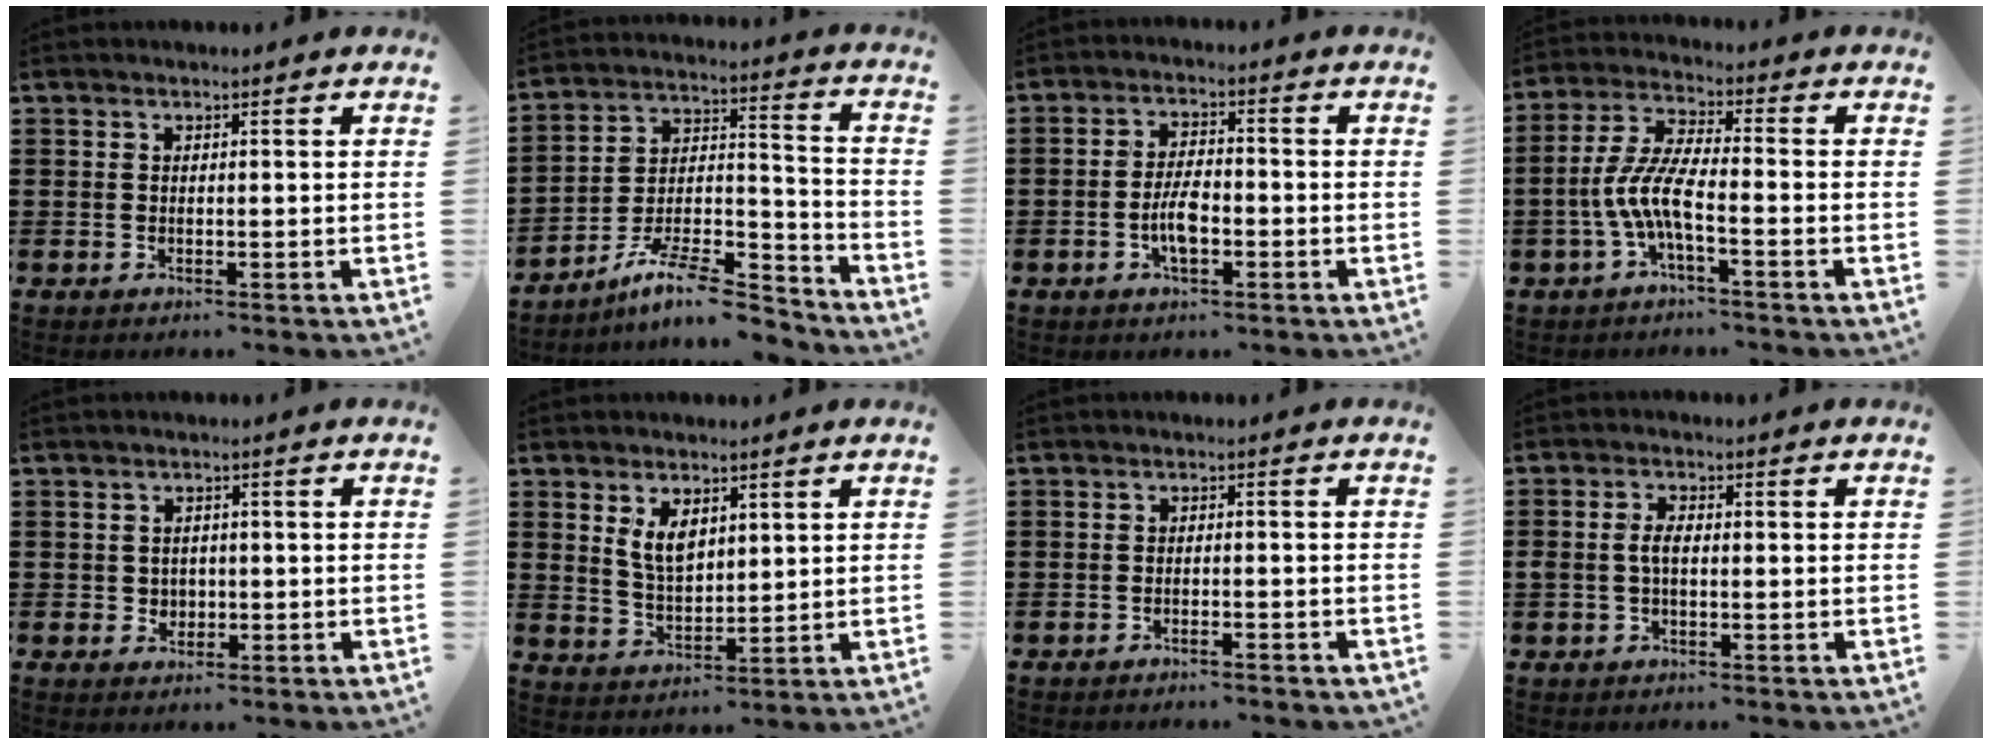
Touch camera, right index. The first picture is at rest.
{"total": 10.8, "force": [-8.8, 2.3, 5.8], "torque": [-0.095, 0.026, -0.169]}
{"total": 5.0, "force": [-1.4, 2.1, 4.3], "torque": [-0.096, 0.002, -0.031]}
{"total": 7.1, "force": [-2.7, 1.5, 6.4], "torque": [-0.160, -0.014, -0.061]}
{"total": 1.8, "force": [-0.1, 1.8, 0.4], "torque": [-0.006, 0.006, -0.007]}
{"total": 4.8, "force": [2.3, 2.6, 3.3], "torque": [-0.066, 0.002, 0.039]}
{"total": 1.2, "force": [-1.2, 0.0, 0.4], "torque": [-0.011, 0.001, -0.023]}
{"total": 2.7, "force": [-0.2, 1.4, 2.3], "torque": [-0.053, 0.002, -0.006]}